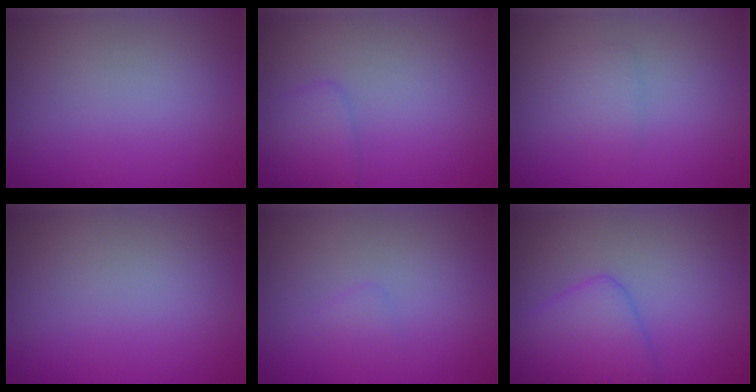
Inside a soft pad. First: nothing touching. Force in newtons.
{"total": 1.7, "press": 1.7, "slide": 0.2}
{"total": 1.4, "press": 1.4, "slide": 0.0}
{"total": 0.0}
{"total": 0.8, "press": 0.8, "slide": 0.0}
{"total": 3.6, "press": 3.5, "slide": 0.3}